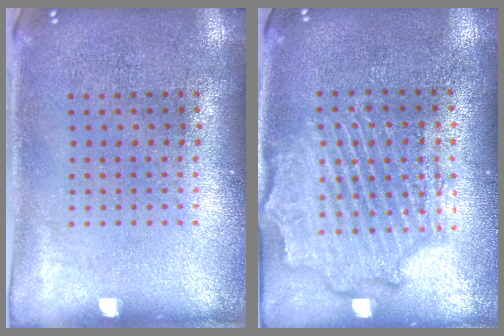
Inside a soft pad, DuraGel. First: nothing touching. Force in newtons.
{"total": 2.1, "press": 2.1, "slide": 0.5}